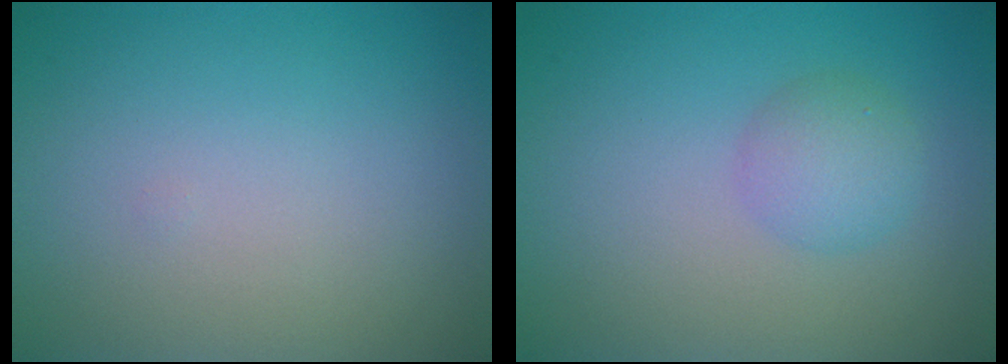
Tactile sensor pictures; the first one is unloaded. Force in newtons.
{"total": 2.5, "press": 2.5, "slide": 0.1}